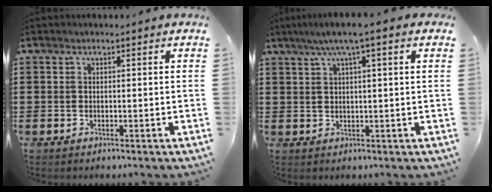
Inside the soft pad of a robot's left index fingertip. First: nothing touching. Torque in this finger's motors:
{"motor_torque": [1.31, -0.83, 0.86, 0.19]}